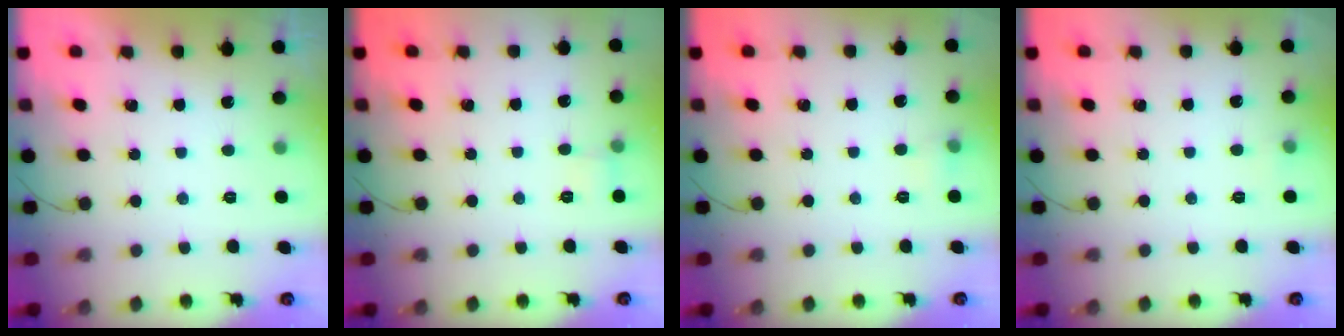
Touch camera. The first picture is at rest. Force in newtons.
{"total": 5.6, "press": 5.3, "slide": 1.7}
{"total": 4.3, "press": 4.0, "slide": 1.5}
{"total": 3.7, "press": 3.6, "slide": 1.0}